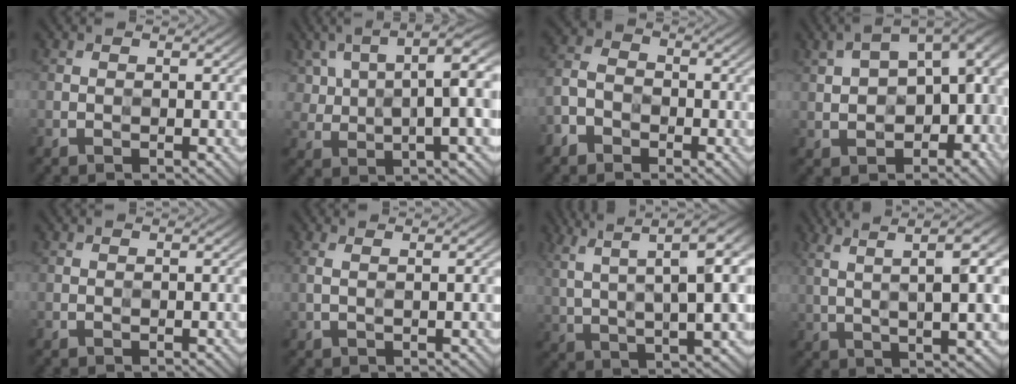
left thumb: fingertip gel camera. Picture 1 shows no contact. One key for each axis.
{"total": 13.5, "fx": 4.2, "fy": 5.8, "fz": 11.5, "tx": -0.222, "ty": 0.006, "tz": 0.072}
{"total": 4.4, "fx": -2.6, "fy": 3.1, "fz": 1.7, "tx": -0.046, "ty": 0.001, "tz": -0.063}
{"total": 13.8, "fx": -0.1, "fy": 8.3, "fz": 11.1, "tx": -0.158, "ty": 0.001, "tz": 0.017}
{"total": 0.0}
{"total": 2.4, "fx": 0.8, "fy": 0.6, "fz": 2.2, "tx": -0.028, "ty": 0.001, "tz": 0.003}
{"total": 14.3, "fx": 6.5, "fy": 4.3, "fz": 12.0, "tx": -0.243, "ty": 0.011, "tz": 0.124}
{"total": 12.0, "fx": 5.2, "fy": 2.5, "fz": 10.5, "tx": -0.182, "ty": 0.027, "tz": 0.093}